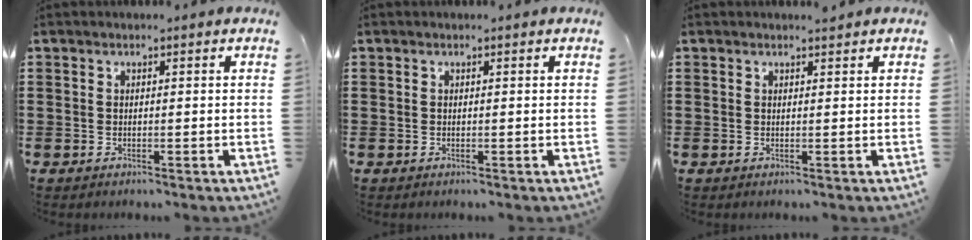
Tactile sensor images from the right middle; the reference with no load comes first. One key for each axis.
{"total": 0.0}
{"total": 0.6, "fx": 0.5, "fy": 0.3, "fz": 0.0, "tx": -0.003, "ty": 0.000, "tz": 0.011}